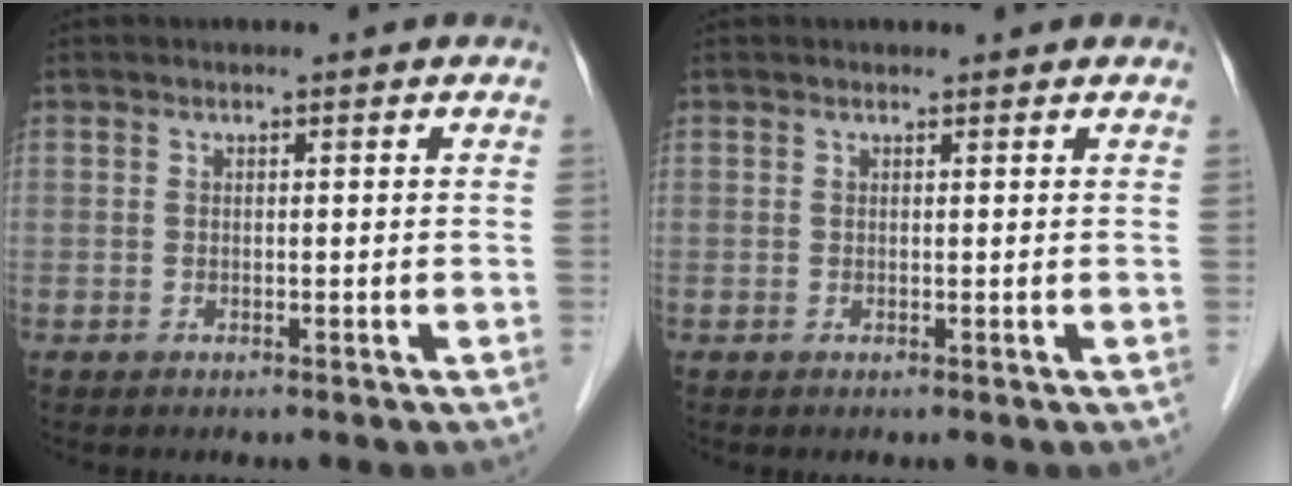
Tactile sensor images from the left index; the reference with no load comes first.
{"total": 1.5, "force": [1.4, 0.5, 0.3], "torque": [-0.014, 0.014, 0.014]}